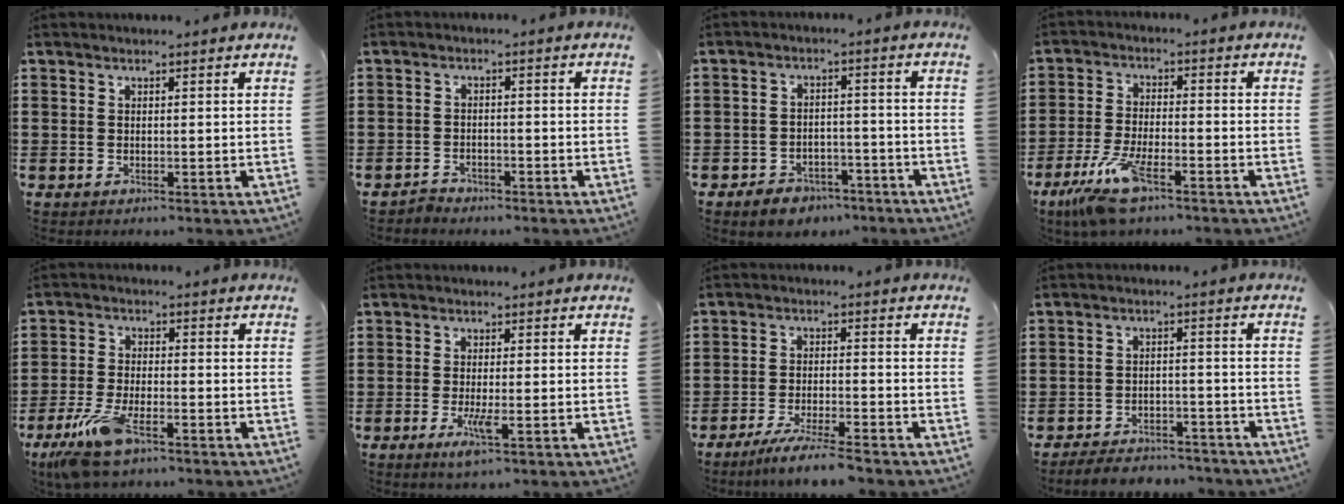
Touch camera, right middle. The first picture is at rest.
{"total": 1.7, "force": [-1.6, 0.6, 0.0], "torque": [-0.006, 0.002, -0.034]}
{"total": 3.8, "force": [-3.5, 1.3, 0.3], "torque": [-0.012, 0.010, -0.073]}
{"total": 8.8, "force": [-5.8, 2.2, 6.2], "torque": [-0.140, -0.012, -0.110]}
{"total": 7.8, "force": [-5.0, 2.5, 5.5], "torque": [-0.131, -0.013, -0.095]}
{"total": 3.4, "force": [-1.2, 0.4, 3.2], "torque": [-0.068, -0.014, -0.023]}
{"total": 5.3, "force": [-4.7, -0.1, 2.4], "torque": [-0.051, -0.013, -0.089]}
{"total": 4.2, "force": [-4.1, 0.7, 0.2], "torque": [-0.007, 0.008, -0.087]}